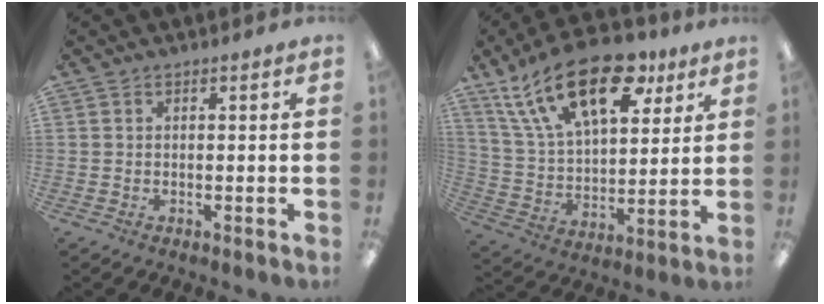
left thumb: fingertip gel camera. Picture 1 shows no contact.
{"total": 23.4, "force": [13.4, 11.4, 15.4], "torque": [-0.260, -0.056, 0.237]}